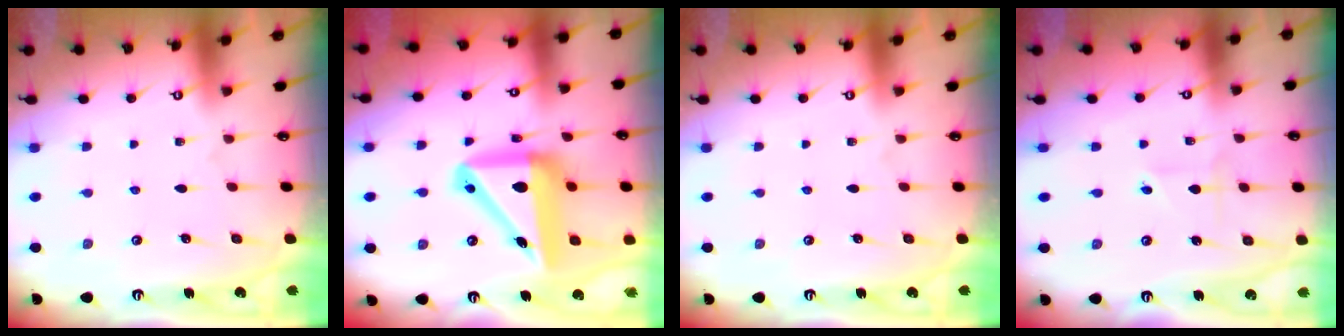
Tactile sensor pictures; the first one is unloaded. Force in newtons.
{"total": 16.1, "press": 15.8, "slide": 3.1}
{"total": 0.0}
{"total": 1.9, "press": 1.8, "slide": 0.4}